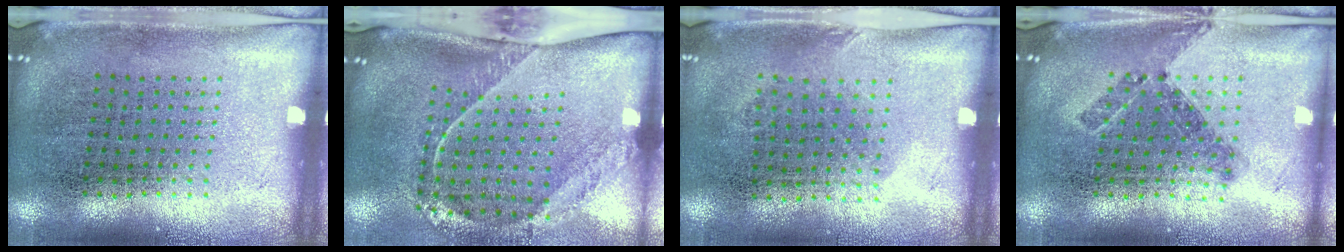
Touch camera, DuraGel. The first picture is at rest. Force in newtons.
{"total": 2.7, "press": 1.8, "slide": 2.0}
{"total": 0.9, "press": 0.6, "slide": 0.6}
{"total": 0.6, "press": 0.5, "slide": 0.3}